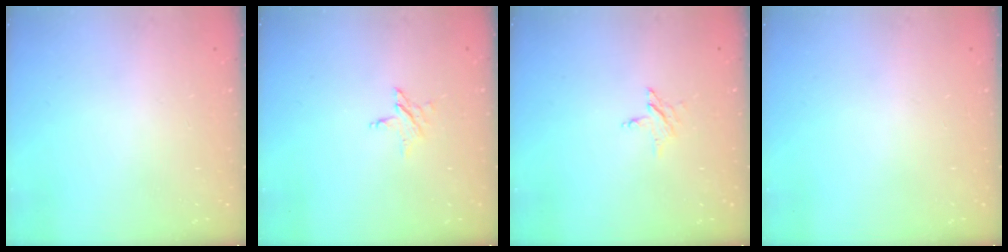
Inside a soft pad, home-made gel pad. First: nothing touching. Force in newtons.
{"total": 3.5, "press": 3.5, "slide": 0.3}
{"total": 3.2, "press": 3.2, "slide": 0.4}
{"total": 0.0}